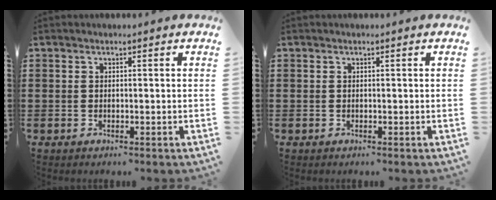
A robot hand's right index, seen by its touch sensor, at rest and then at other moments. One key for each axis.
{"total": 0.0}